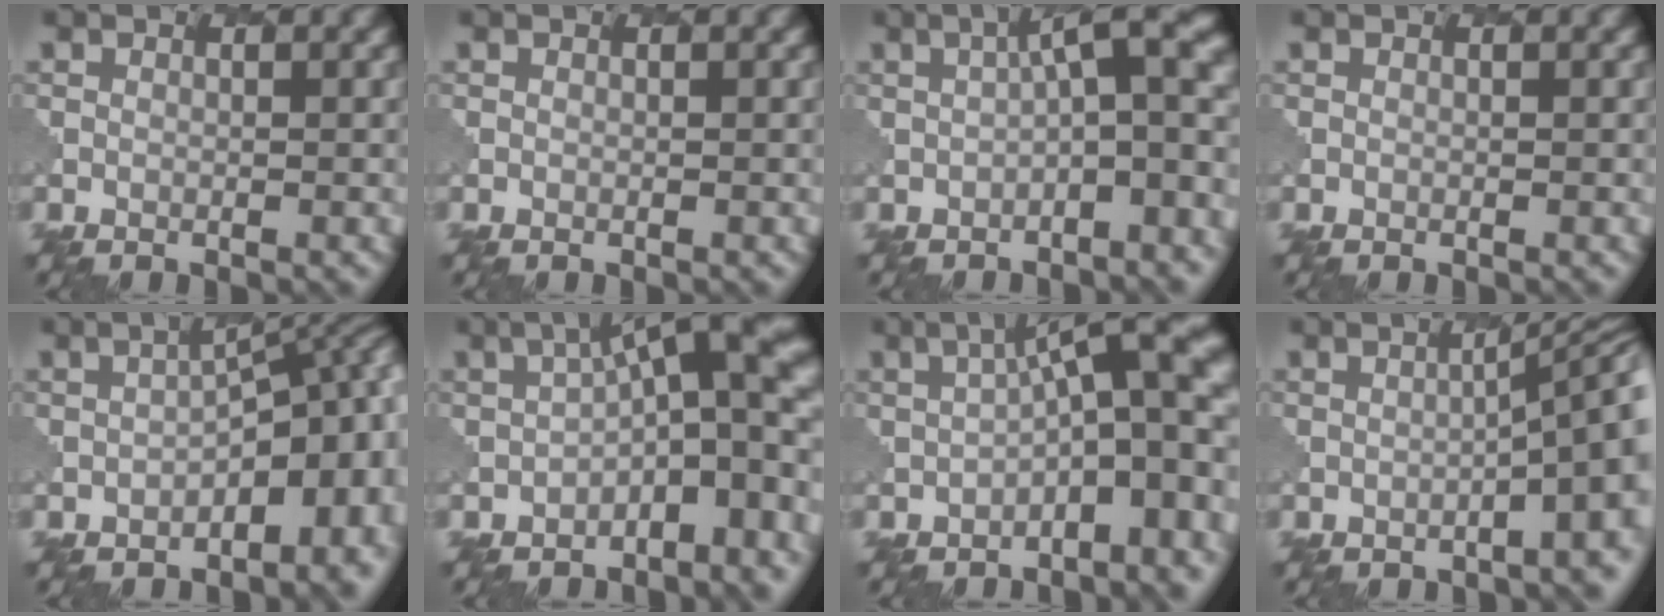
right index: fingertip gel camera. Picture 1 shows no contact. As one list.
[{"total": 0.0}, {"total": 6.5, "force": [-0.3, 1.9, 6.2], "torque": [-0.077, 0.014, -0.010]}, {"total": 0.0}, {"total": 10.8, "force": [-2.9, 5.0, 9.2], "torque": [-0.098, -0.003, -0.037]}, {"total": 11.2, "force": [-1.7, 4.2, 10.2], "torque": [-0.118, 0.016, -0.027]}, {"total": 10.6, "force": [-1.0, 3.5, 10.0], "torque": [-0.121, 0.018, -0.016]}, {"total": 8.0, "force": [-2.3, 2.1, 7.3], "torque": [-0.069, 0.012, -0.023]}]